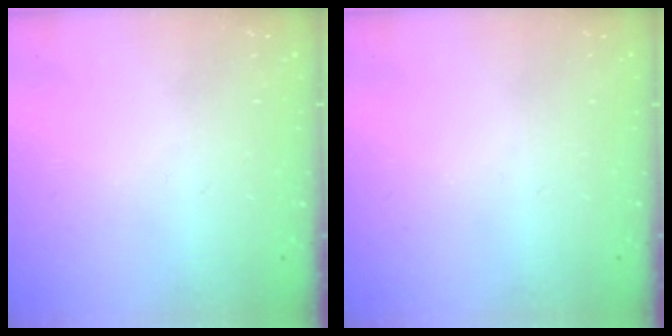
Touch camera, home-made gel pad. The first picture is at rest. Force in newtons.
{"total": 0.0}